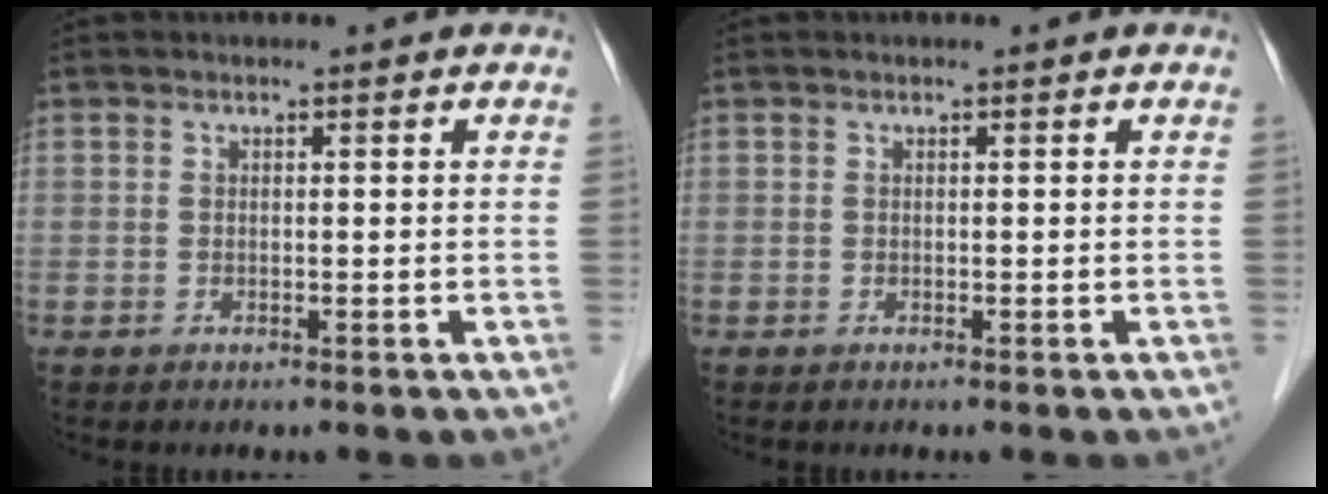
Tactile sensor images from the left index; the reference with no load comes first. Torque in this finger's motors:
{"motor_torque": [0.00, 0.00, 0.00, 0.00]}